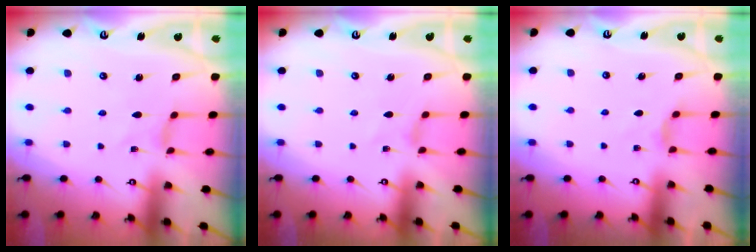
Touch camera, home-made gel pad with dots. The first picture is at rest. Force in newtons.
{"total": 0.7, "press": 0.7, "slide": 0.3}
{"total": 2.4, "press": 2.3, "slide": 0.3}